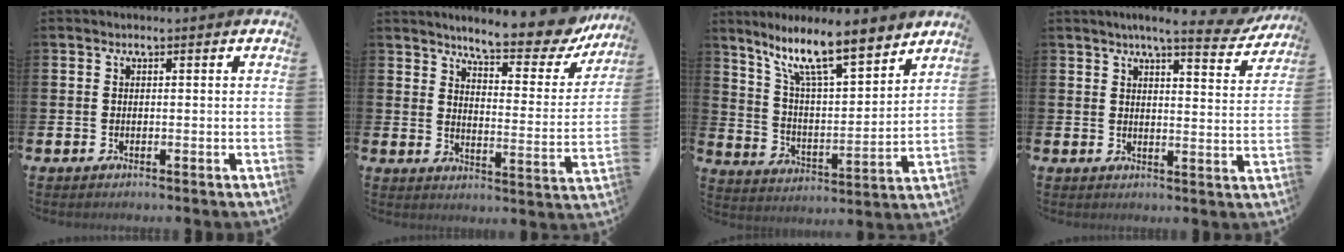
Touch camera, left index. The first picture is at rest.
{"total": 8.0, "force": [7.4, 1.3, 2.8], "torque": [-0.057, -0.056, 0.123]}
{"total": 11.7, "force": [9.4, 2.4, 6.6], "torque": [-0.147, -0.048, 0.161]}
{"total": 6.2, "force": [5.5, 0.7, 2.8], "torque": [-0.036, -0.032, 0.087]}